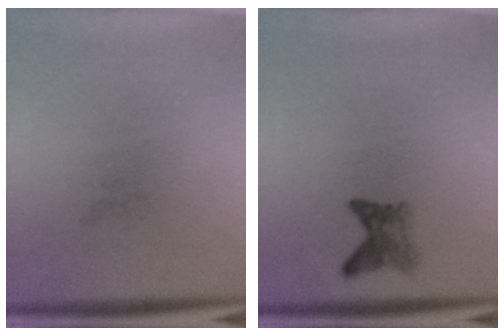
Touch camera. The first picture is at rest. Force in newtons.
{"total": 1.9}